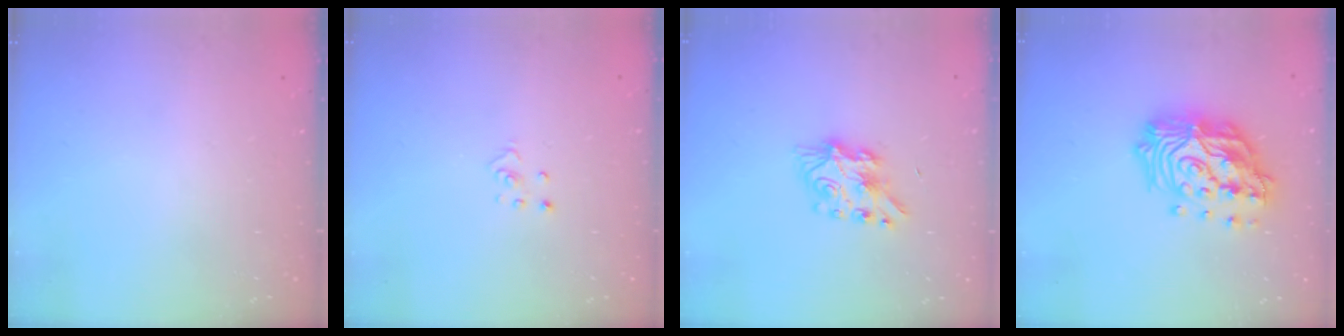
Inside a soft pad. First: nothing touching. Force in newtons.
{"total": 2.3, "press": 2.3, "slide": 0.2}
{"total": 7.2, "press": 7.2, "slide": 0.2}
{"total": 21.5, "press": 21.3, "slide": 2.7}